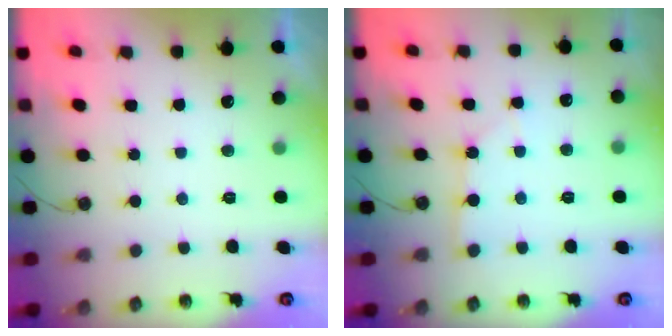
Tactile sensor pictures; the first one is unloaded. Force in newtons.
{"total": 1.3, "press": 1.3, "slide": 0.1}